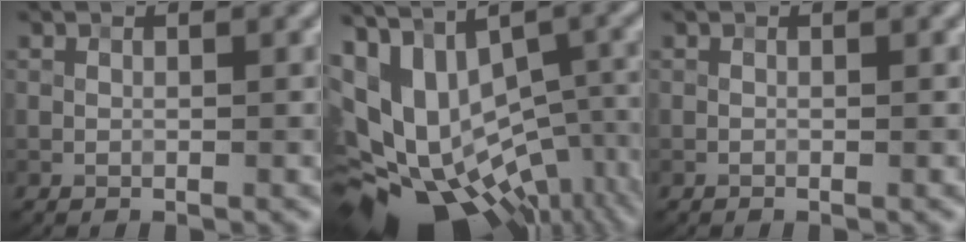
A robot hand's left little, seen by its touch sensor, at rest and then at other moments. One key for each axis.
{"total": 16.4, "fx": -3.0, "fy": 10.4, "fz": 12.3, "tx": -0.212, "ty": 0.006, "tz": 0.005}
{"total": 0.0}